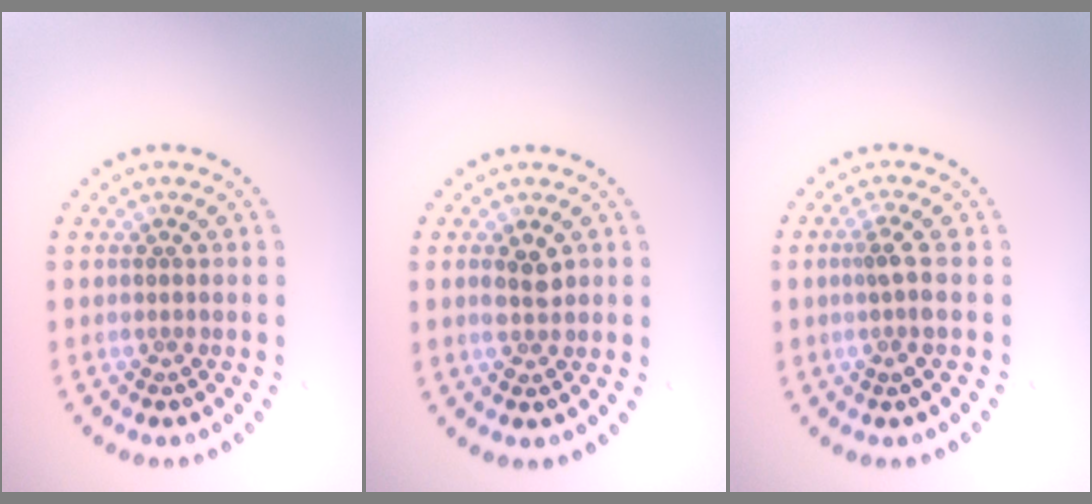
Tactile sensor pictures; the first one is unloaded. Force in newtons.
{"total": 1.9, "press": 1.9, "slide": 0.2}
{"total": 1.9, "press": 1.4, "slide": 1.3}